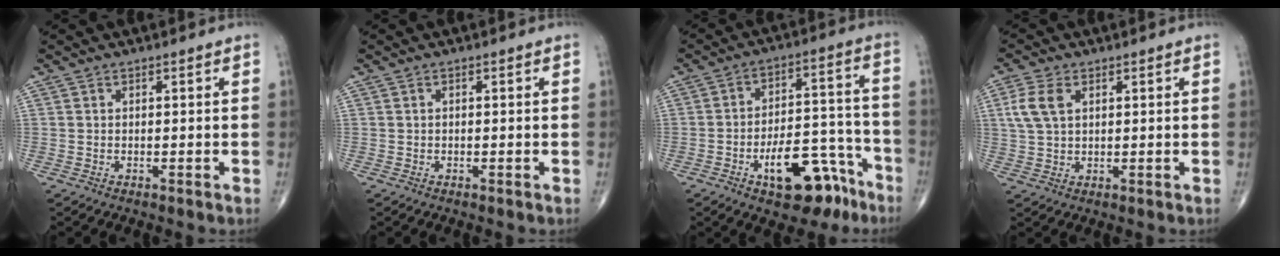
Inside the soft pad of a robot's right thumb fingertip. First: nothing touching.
{"total": 0.0}
{"total": 15.0, "force": [-8.5, 7.0, 10.3], "torque": [-0.120, 0.077, -0.118]}
{"total": 5.8, "force": [1.8, 3.5, 4.2], "torque": [-0.097, 0.007, 0.037]}